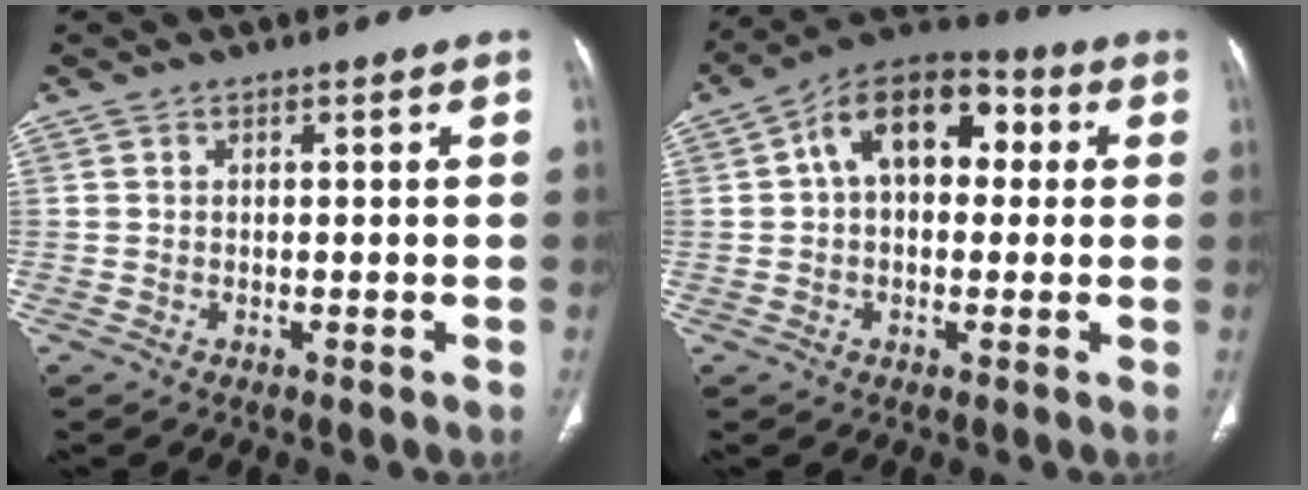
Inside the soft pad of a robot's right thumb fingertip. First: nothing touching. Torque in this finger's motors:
{"motor_torque": [0.65, 3.59, 1.68, -0.26, 0.29]}